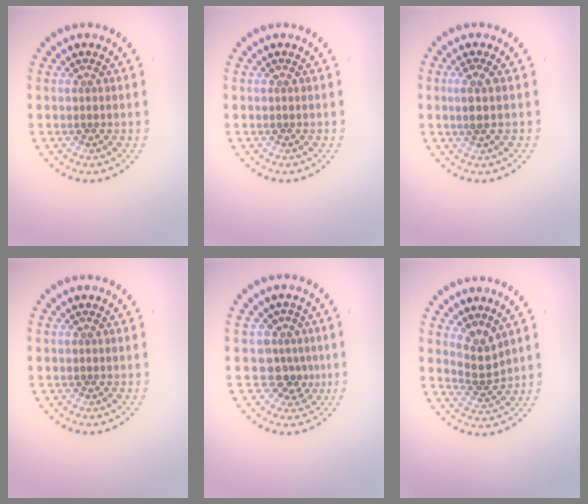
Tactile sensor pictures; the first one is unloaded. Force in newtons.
{"total": 0.0}
{"total": 1.2, "press": 0.8, "slide": 0.8}
{"total": 0.0}
{"total": 2.7, "press": 2.0, "slide": 1.8}
{"total": 2.4, "press": 1.7, "slide": 1.7}